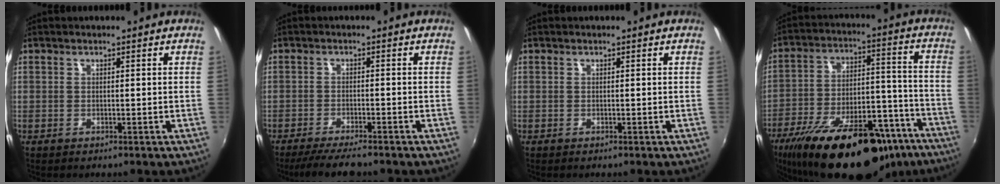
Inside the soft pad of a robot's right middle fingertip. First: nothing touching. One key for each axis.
{"total": 7.0, "fx": -6.0, "fy": 0.6, "fz": 3.6, "tx": -0.083, "ty": -0.021, "tz": -0.101}
{"total": 0.0}
{"total": 29.9, "fx": -21.4, "fy": 11.6, "fz": 17.5, "tx": -0.296, "ty": -0.012, "tz": -0.301}